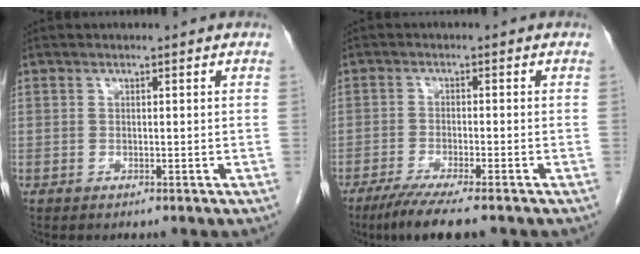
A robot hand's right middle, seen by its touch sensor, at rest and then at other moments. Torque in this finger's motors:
{"motor_torque": [0.53, -0.43, 0.12, 0.04]}